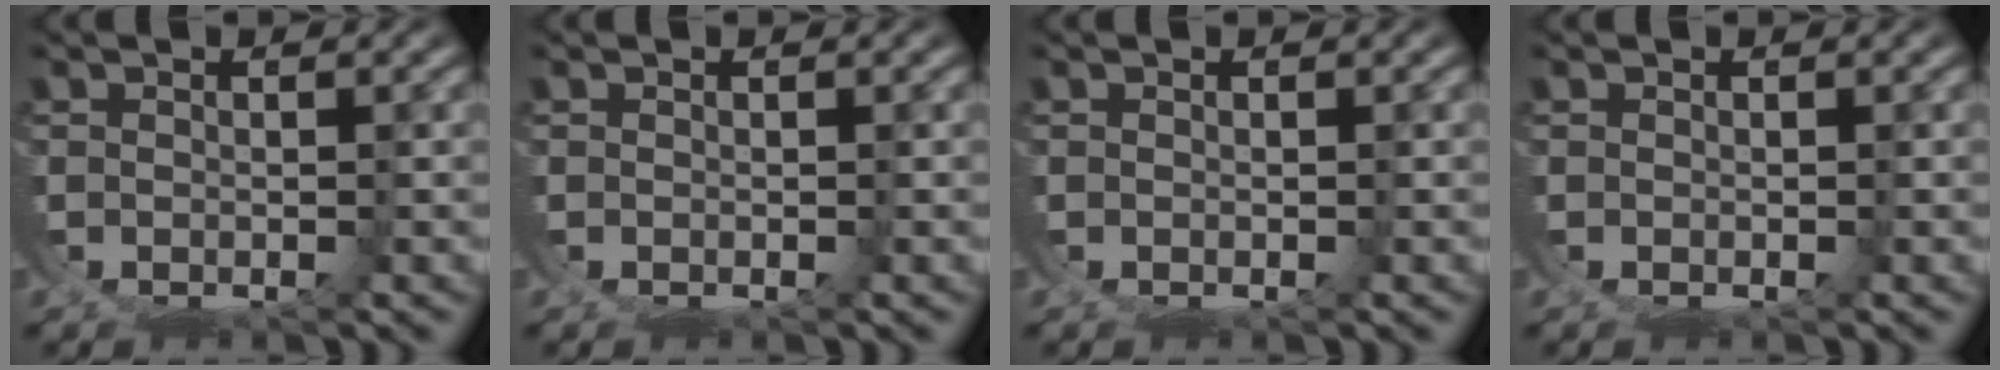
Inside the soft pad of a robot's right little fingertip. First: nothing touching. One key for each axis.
{"total": 0.0}
{"total": 0.0}
{"total": 0.0}